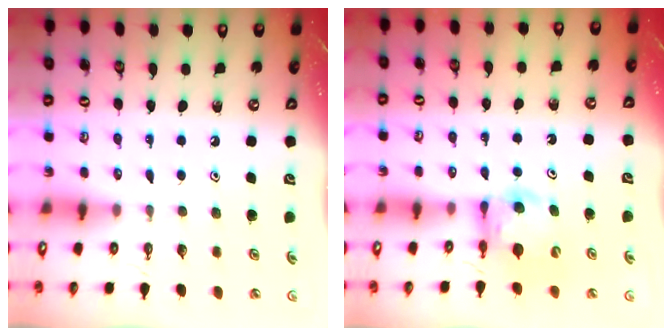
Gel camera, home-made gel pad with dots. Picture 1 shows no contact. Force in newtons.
{"total": 6.4, "press": 6.4, "slide": 0.5}